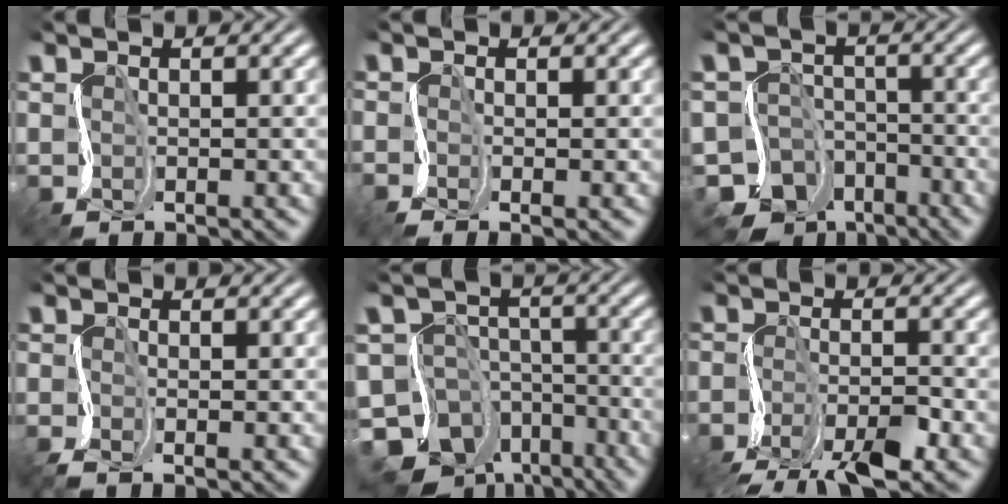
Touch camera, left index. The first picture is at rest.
{"total": 1.2, "force": [-1.1, -0.1, 0.6], "torque": [-0.015, -0.005, -0.028]}
{"total": 7.4, "force": [-5.5, 4.6, 1.8], "torque": [-0.018, -0.008, -0.101]}
{"total": 1.4, "force": [-1.2, -0.1, 0.8], "torque": [-0.023, -0.004, -0.032]}
{"total": 10.7, "force": [-7.5, 6.5, 3.8], "torque": [-0.066, 0.006, -0.133]}
{"total": 5.6, "force": [-4.1, 1.3, 3.6], "torque": [-0.069, -0.006, -0.085]}